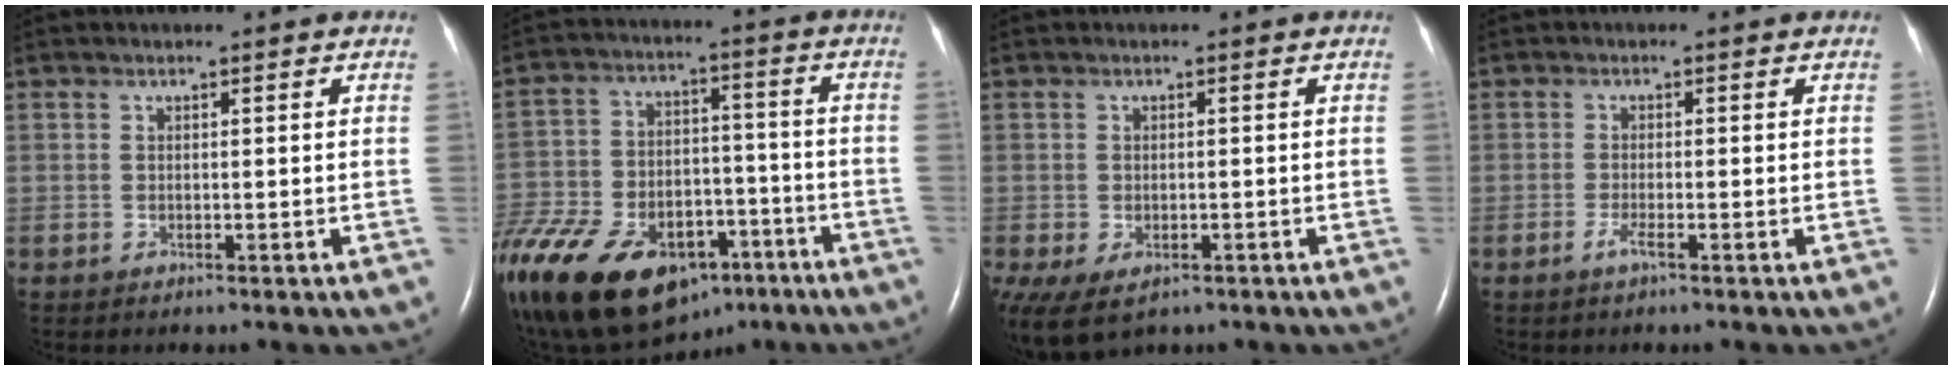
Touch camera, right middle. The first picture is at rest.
{"total": 29.3, "force": [-17.9, 15.8, 16.9], "torque": [-0.374, -0.022, -0.286]}
{"total": 8.4, "force": [-4.2, 5.5, 4.8], "torque": [-0.119, -0.009, -0.060]}
{"total": 1.5, "force": [-0.9, 0.0, 1.2], "torque": [-0.027, -0.002, -0.021]}